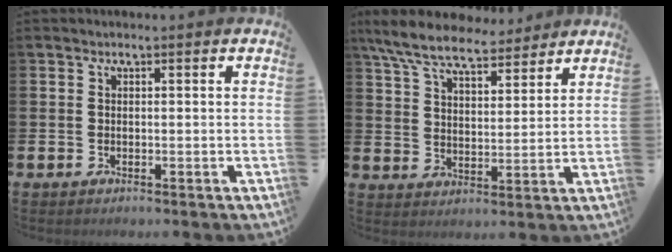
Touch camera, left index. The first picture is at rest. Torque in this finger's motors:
{"motor_torque": [1.07, -1.07, 0.05, 0.21]}